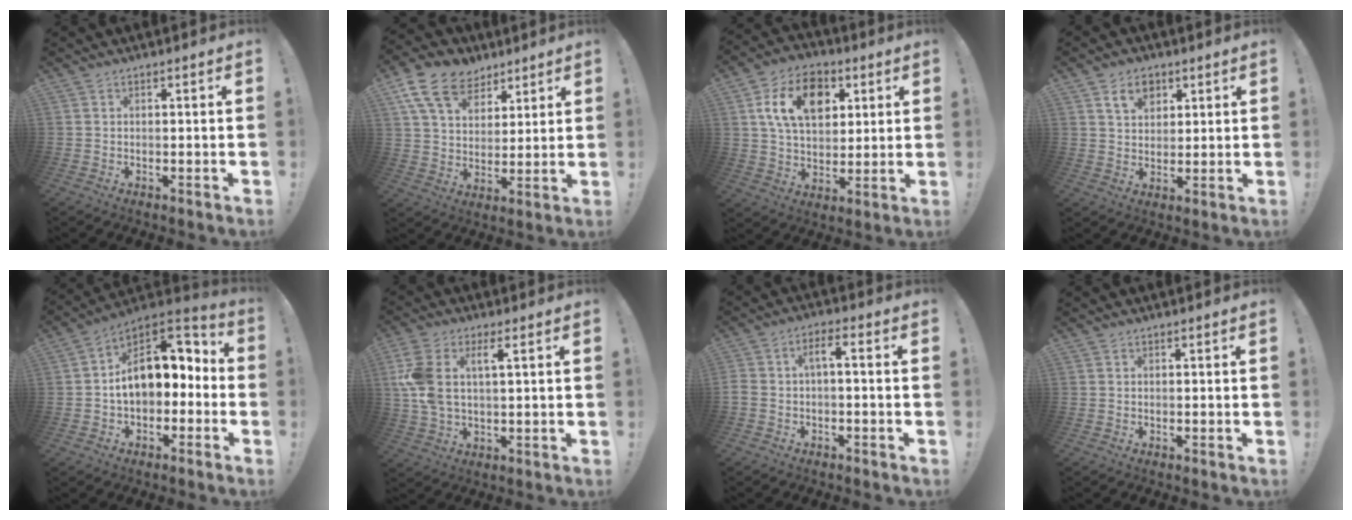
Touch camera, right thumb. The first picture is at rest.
{"total": 15.4, "force": [9.0, 10.2, 7.3], "torque": [-0.121, -0.046, 0.173]}
{"total": 16.3, "force": [5.9, 11.5, 9.9], "torque": [-0.153, -0.005, 0.112]}
{"total": 7.6, "force": [4.0, 5.4, 3.6], "torque": [-0.048, -0.010, 0.073]}
{"total": 15.8, "force": [2.8, 10.3, 11.7], "torque": [-0.151, 0.001, 0.059]}
{"total": 8.7, "force": [2.3, 4.3, 7.2], "torque": [-0.161, -0.006, 0.041]}
{"total": 4.5, "force": [-1.4, 1.7, 3.9], "torque": [-0.090, 0.003, -0.030]}
{"total": 0.0}